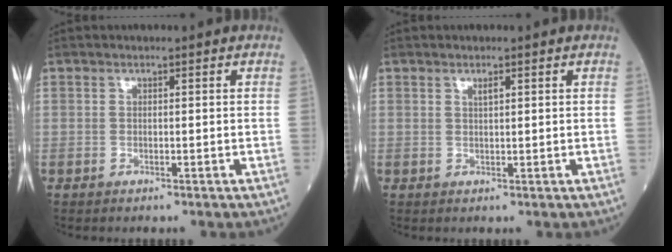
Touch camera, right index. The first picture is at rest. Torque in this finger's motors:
{"motor_torque": [-0.03, 0.03, 0.00, 0.00]}